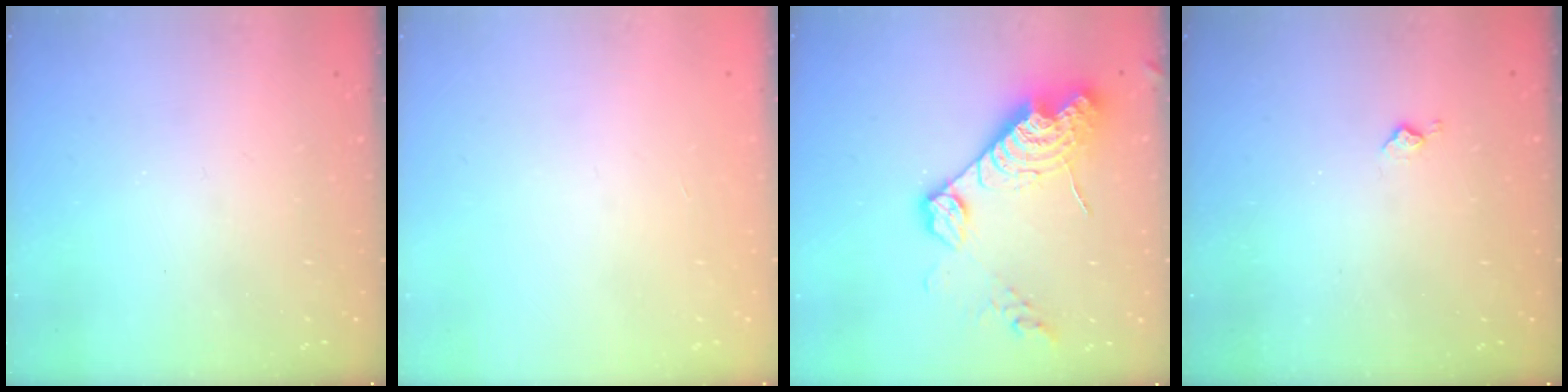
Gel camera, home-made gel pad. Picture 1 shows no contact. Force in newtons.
{"total": 0.0}
{"total": 17.0, "press": 16.9, "slide": 2.0}
{"total": 3.8, "press": 3.7, "slide": 0.7}